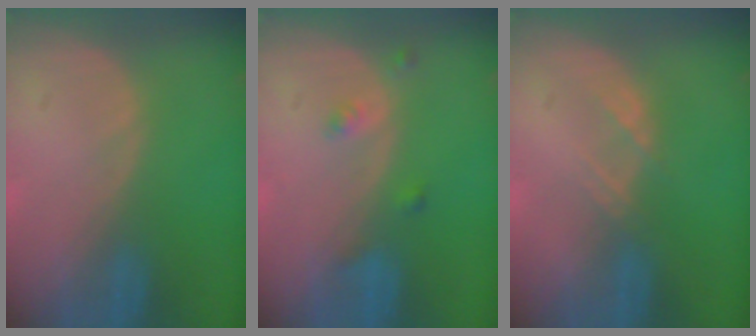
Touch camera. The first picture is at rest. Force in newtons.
{"total": 2.1, "press": 2.1, "slide": 0.2}
{"total": 1.5, "press": 1.4, "slide": 0.2}